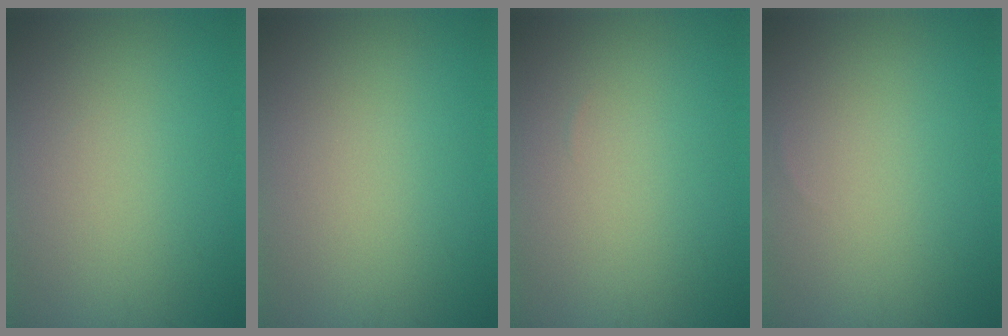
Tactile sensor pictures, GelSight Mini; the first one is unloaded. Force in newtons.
{"total": 0.0}
{"total": 0.0}
{"total": 0.0}